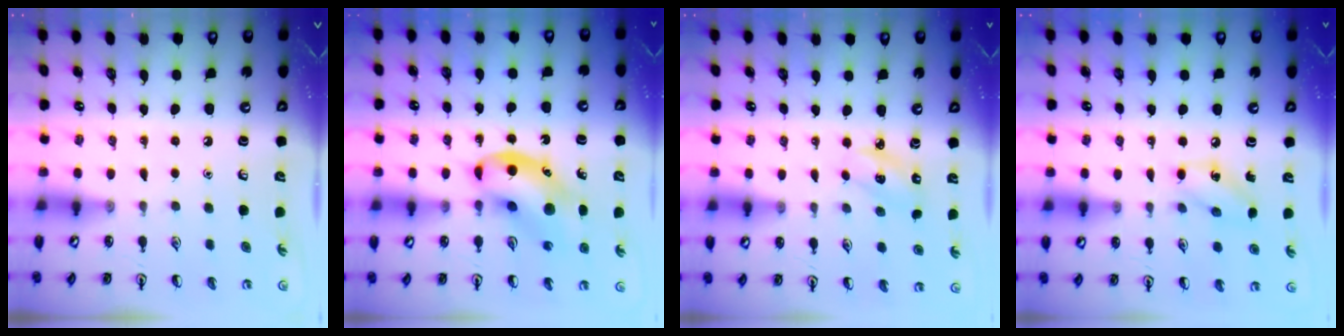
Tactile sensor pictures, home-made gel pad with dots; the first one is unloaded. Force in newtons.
{"total": 11.6, "press": 11.2, "slide": 3.1}
{"total": 2.6, "press": 2.5, "slide": 0.6}
{"total": 6.8, "press": 6.7, "slide": 0.9}